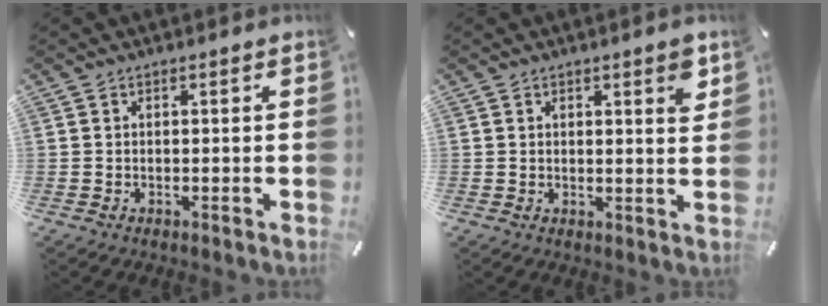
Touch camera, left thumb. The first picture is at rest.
{"total": 4.0, "force": [2.2, 1.2, 3.2], "torque": [-0.043, -0.010, 0.033]}